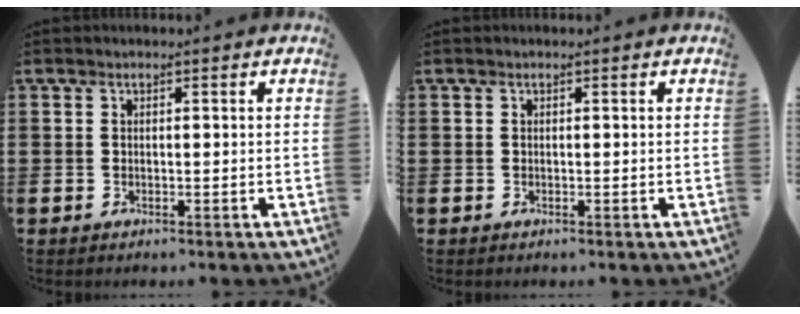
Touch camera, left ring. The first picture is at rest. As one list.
[{"total": 0.0}]